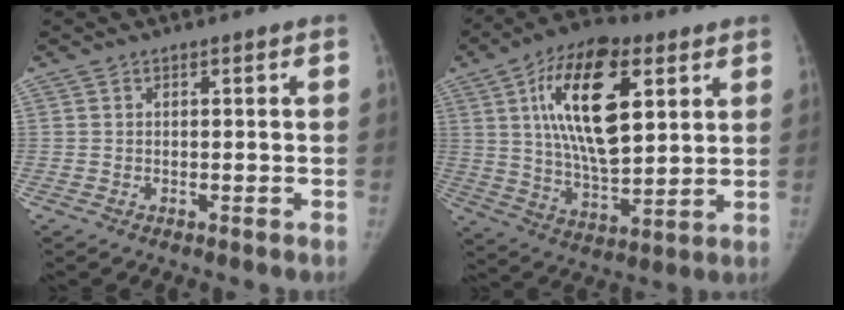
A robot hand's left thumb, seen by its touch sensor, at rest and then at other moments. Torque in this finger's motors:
{"motor_torque": [1.25, 1.26, 1.93, -0.85, 0.27]}